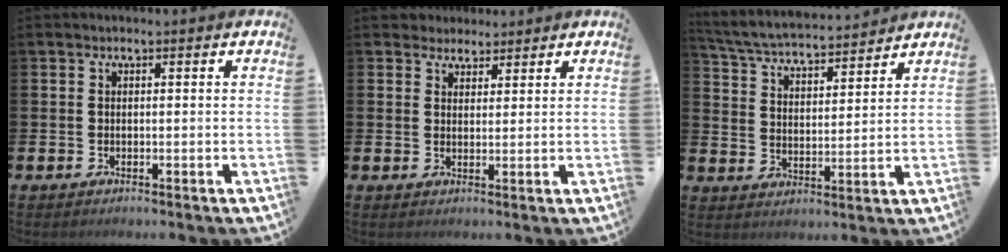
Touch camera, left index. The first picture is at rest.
{"total": 2.9, "force": [2.4, 1.5, -0.4], "torque": [0.004, -0.009, 0.042]}
{"total": 5.1, "force": [5.0, 0.6, 1.0], "torque": [-0.044, -0.037, 0.085]}